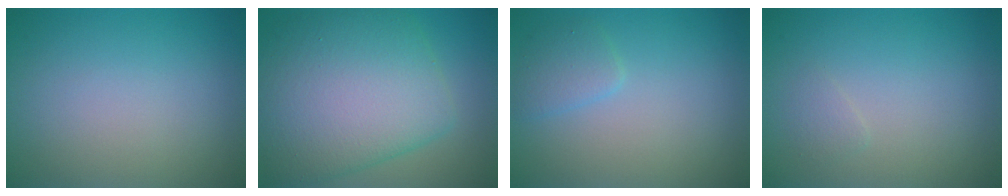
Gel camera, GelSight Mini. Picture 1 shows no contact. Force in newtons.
{"total": 10.3, "press": 10.3, "slide": 0.2}
{"total": 1.7, "press": 1.7, "slide": 0.0}
{"total": 0.7, "press": 0.7, "slide": 0.1}